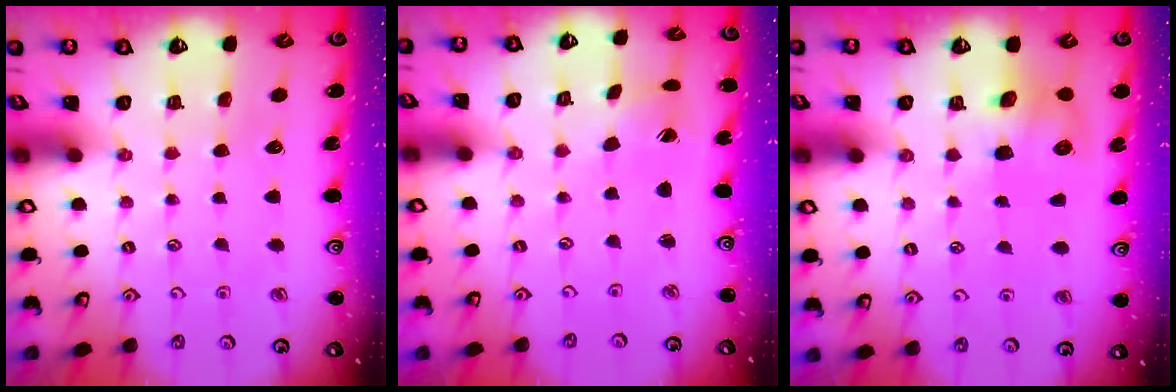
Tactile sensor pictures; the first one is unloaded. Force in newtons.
{"total": 1.9, "press": 1.8, "slide": 0.2}
{"total": 8.8, "press": 8.7, "slide": 0.9}